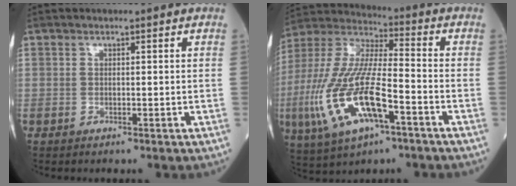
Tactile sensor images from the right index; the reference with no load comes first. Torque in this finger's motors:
{"motor_torque": [1.85, -0.29, 1.06, 0.17]}